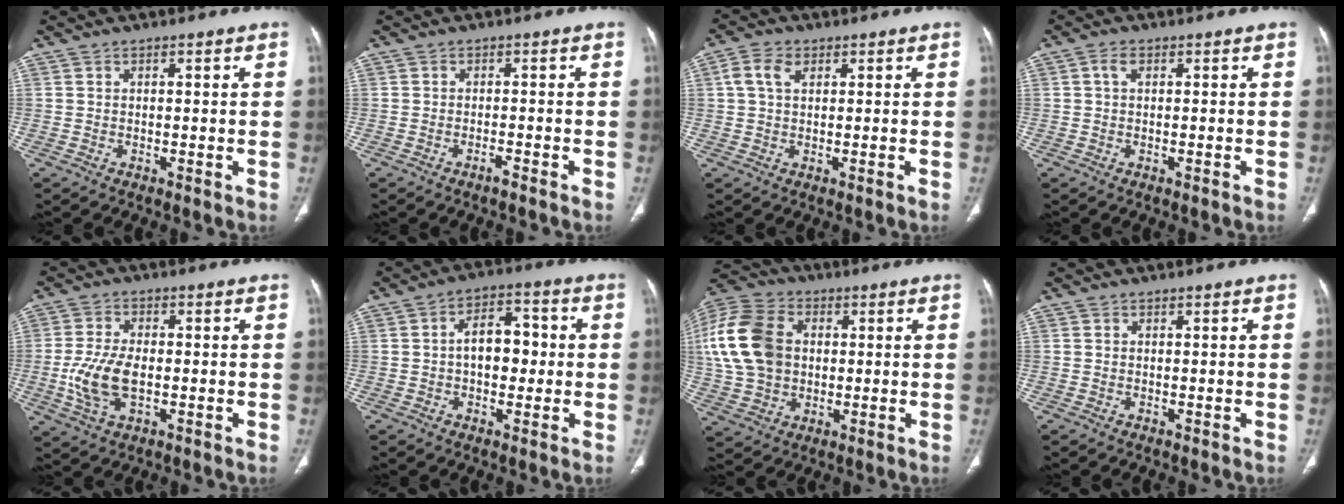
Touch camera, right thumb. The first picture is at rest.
{"total": 1.2, "force": [-1.0, 0.1, 0.6], "torque": [-0.018, 0.006, -0.018]}
{"total": 4.1, "force": [1.3, 2.7, 2.8], "torque": [-0.063, 0.012, 0.025]}
{"total": 1.5, "force": [0.1, 0.9, 1.1], "torque": [-0.026, 0.004, 0.001]}
{"total": 9.1, "force": [-1.3, 5.0, 7.5], "torque": [-0.162, 0.002, -0.022]}
{"total": 8.5, "force": [-0.1, 5.4, 6.5], "torque": [-0.073, 0.025, -0.007]}
{"total": 18.4, "force": [2.3, 13.5, 12.2], "torque": [-0.256, 0.014, 0.043]}
{"total": 0.0}